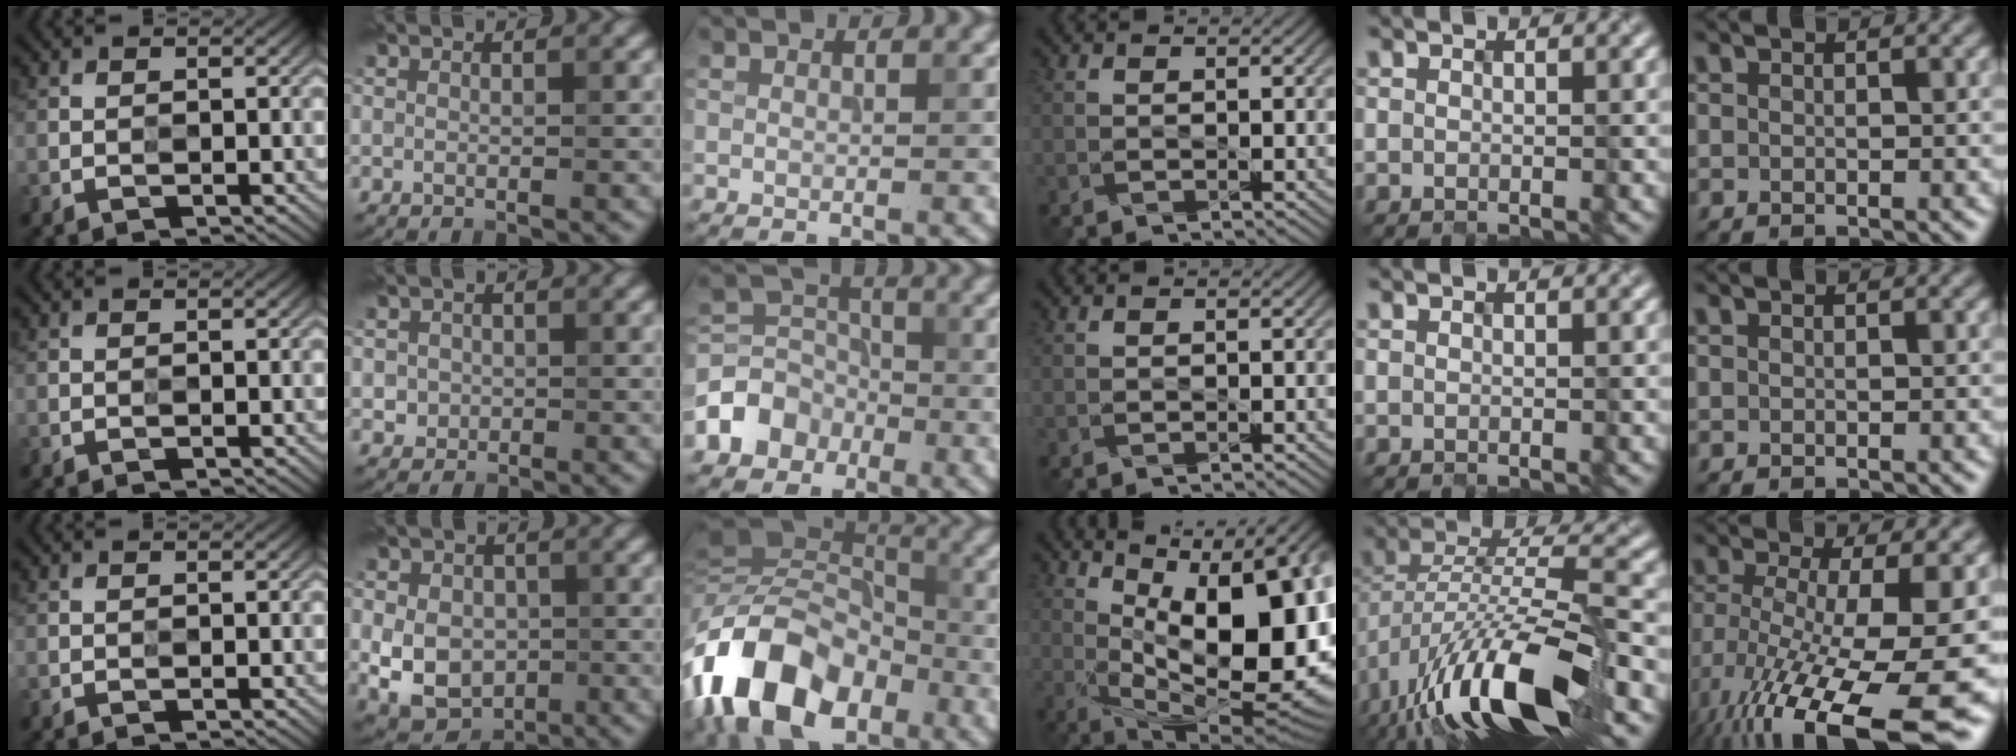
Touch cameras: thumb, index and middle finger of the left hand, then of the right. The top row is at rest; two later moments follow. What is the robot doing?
{"motion": "extract", "object": "power strip"}